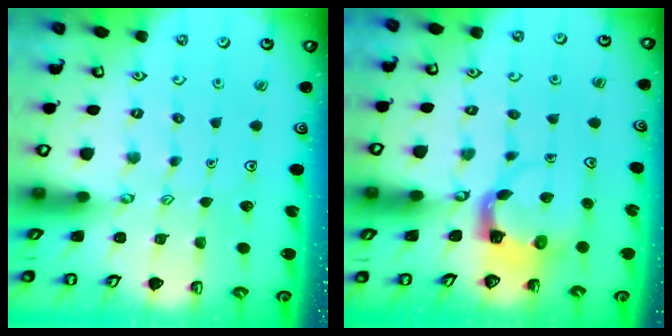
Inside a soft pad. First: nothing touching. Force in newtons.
{"total": 3.9, "press": 3.8, "slide": 0.7}